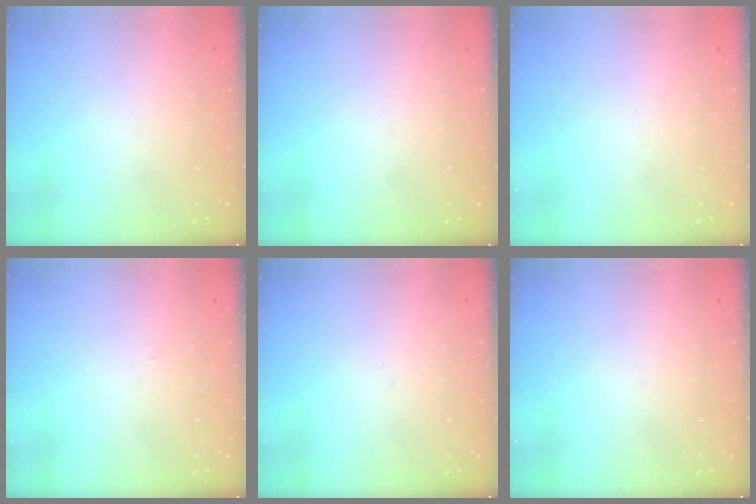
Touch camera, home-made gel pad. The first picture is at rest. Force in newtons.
{"total": 0.0}
{"total": 1.8, "press": 1.8, "slide": 0.2}
{"total": 2.2, "press": 2.2, "slide": 0.3}
{"total": 0.0}
{"total": 0.0}